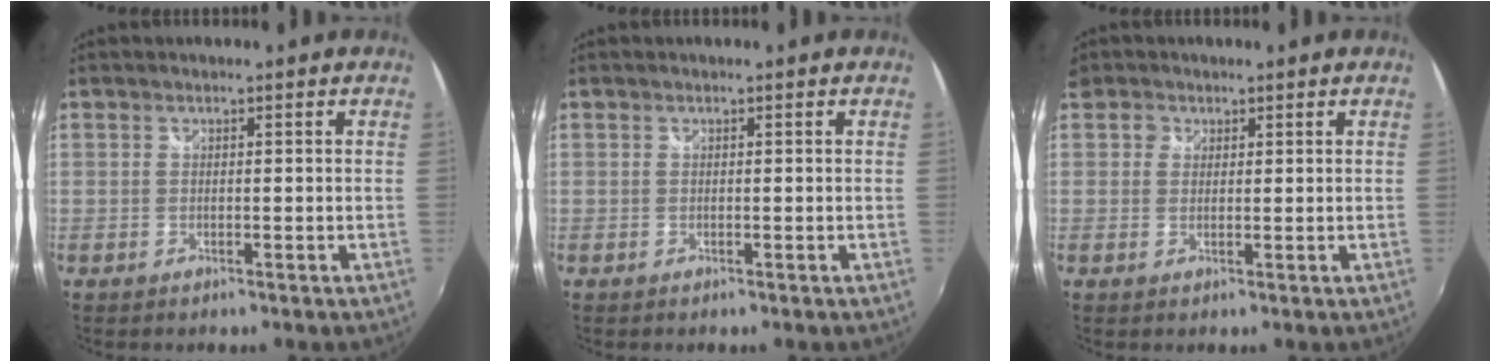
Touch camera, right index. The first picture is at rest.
{"total": 0.0}
{"total": 2.4, "force": [0.5, 2.3, 0.4], "torque": [0.004, 0.009, 0.005]}